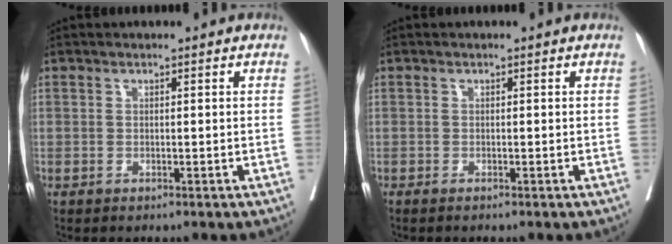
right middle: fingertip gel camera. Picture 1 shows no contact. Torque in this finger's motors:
{"motor_torque": [0.25, -0.26, 0.04, 0.01]}